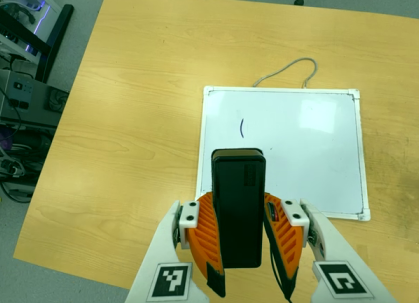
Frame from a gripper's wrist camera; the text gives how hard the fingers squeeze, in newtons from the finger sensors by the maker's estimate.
{"total": 7.2, "left": 6.4, "right": 8.1}